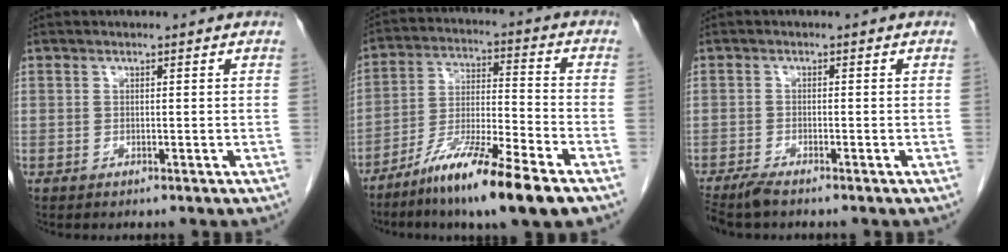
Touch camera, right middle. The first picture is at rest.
{"total": 14.2, "force": [-9.3, 0.4, 10.7], "torque": [-0.202, -0.030, -0.165]}
{"total": 3.6, "force": [-3.1, 0.4, 1.9], "torque": [-0.036, -0.010, -0.054]}